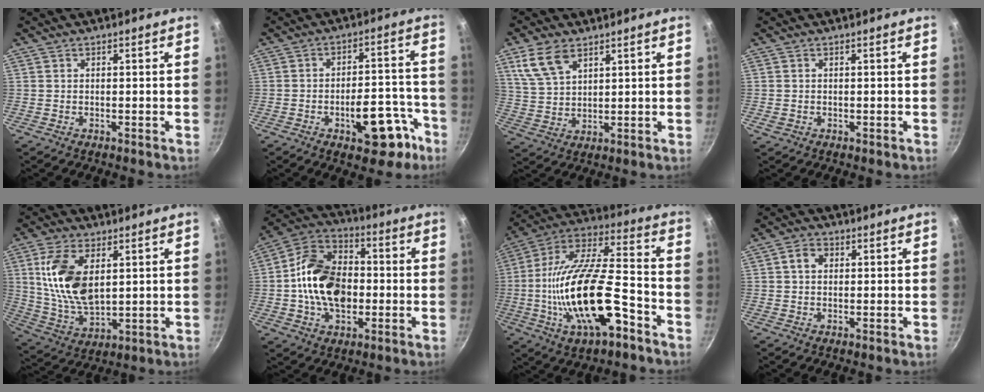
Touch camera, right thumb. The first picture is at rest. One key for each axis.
{"total": 13.5, "fx": -6.6, "fy": 6.5, "fz": 9.8, "tx": -0.082, "ty": 0.059, "tz": -0.081}
{"total": 8.6, "fx": 5.0, "fy": 4.7, "fz": 5.2, "tx": -0.094, "ty": -0.013, "tz": 0.108}
{"total": 0.8, "fx": -0.2, "fy": 0.7, "fz": 0.5, "tx": -0.006, "ty": 0.002, "tz": -0.002}
{"total": 14.5, "fx": 3.7, "fy": 7.9, "fz": 11.6, "tx": -0.215, "ty": -0.020, "tz": 0.081}
{"total": 17.1, "fx": -1.3, "fy": 11.8, "fz": 12.4, "tx": -0.183, "ty": 0.029, "tz": -0.039}
{"total": 24.7, "fx": -7.9, "fy": 9.7, "fz": 21.3, "tx": -0.379, "ty": 0.034, "tz": -0.146}
{"total": 3.2, "fx": 0.6, "fy": 2.5, "fz": 1.9, "tx": -0.025, "ty": 0.007, "tz": 0.006}